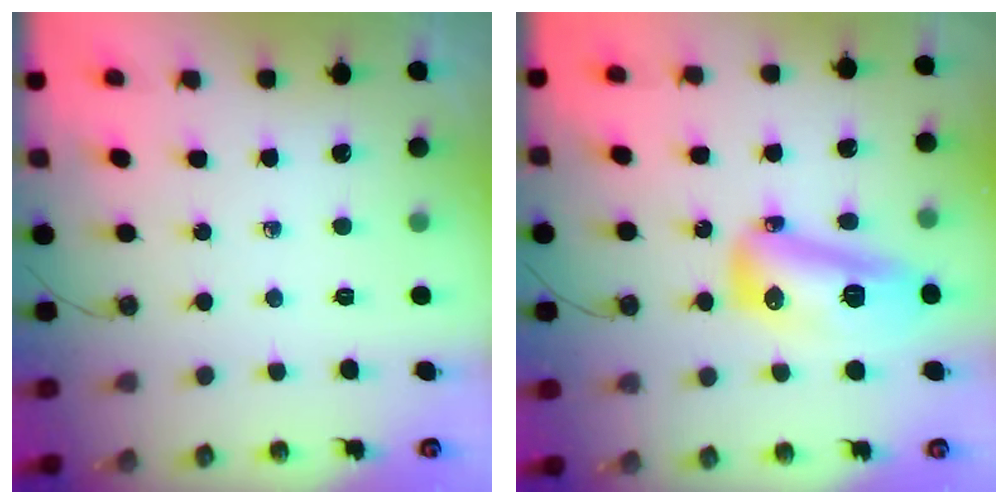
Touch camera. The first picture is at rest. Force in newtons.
{"total": 14.3, "press": 14.2, "slide": 1.2}